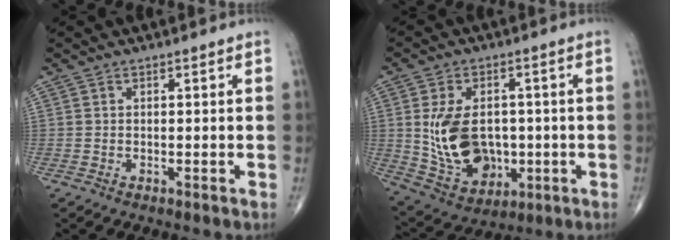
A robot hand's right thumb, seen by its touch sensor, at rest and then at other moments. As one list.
[{"total": 14.5, "force": [-0.3, 10.1, 10.3], "torque": [-0.158, 0.000, 0.018]}]